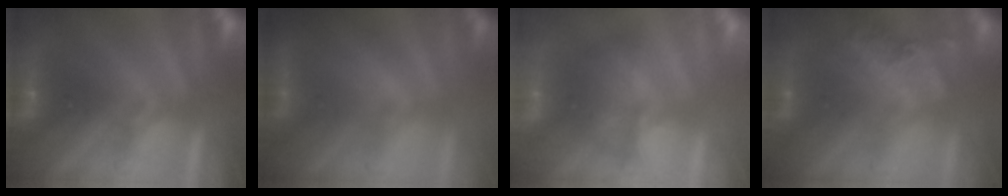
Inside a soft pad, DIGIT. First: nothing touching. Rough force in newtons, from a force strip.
{"total": 3.8}
{"total": 2.2}
{"total": 2.2}